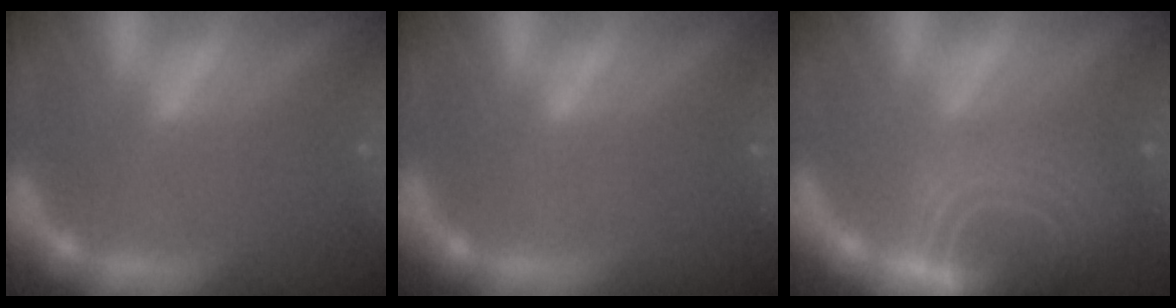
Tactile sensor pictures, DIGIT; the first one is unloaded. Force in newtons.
{"total": 0.0}
{"total": 9.0}